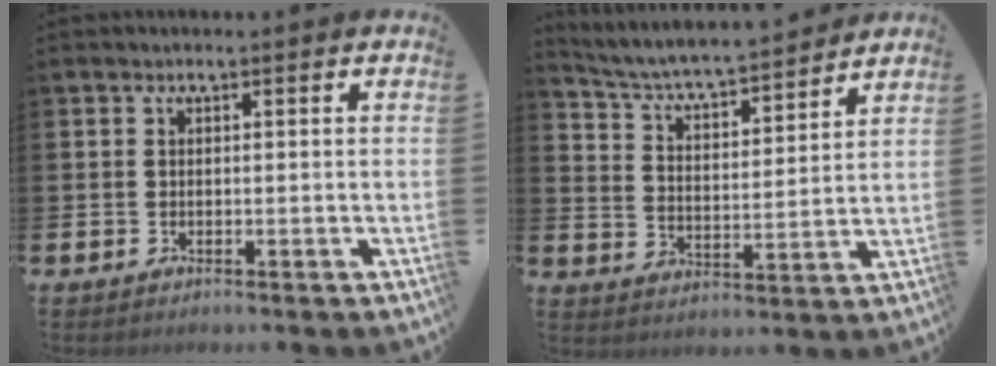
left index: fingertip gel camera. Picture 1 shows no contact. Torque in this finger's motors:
{"motor_torque": [0.93, -1.21, 0.38, 0.05]}